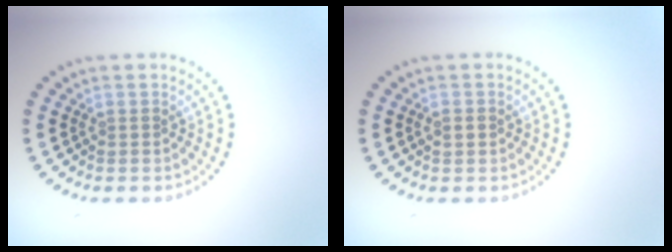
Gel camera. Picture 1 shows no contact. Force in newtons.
{"total": 1.5, "press": 1.5, "slide": 0.1}